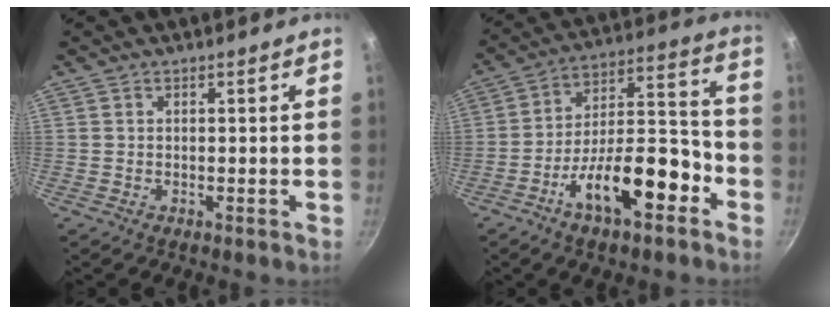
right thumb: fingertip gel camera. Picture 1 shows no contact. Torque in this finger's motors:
{"motor_torque": [1.75, 1.66, 1.55, -1.21, 0.13]}